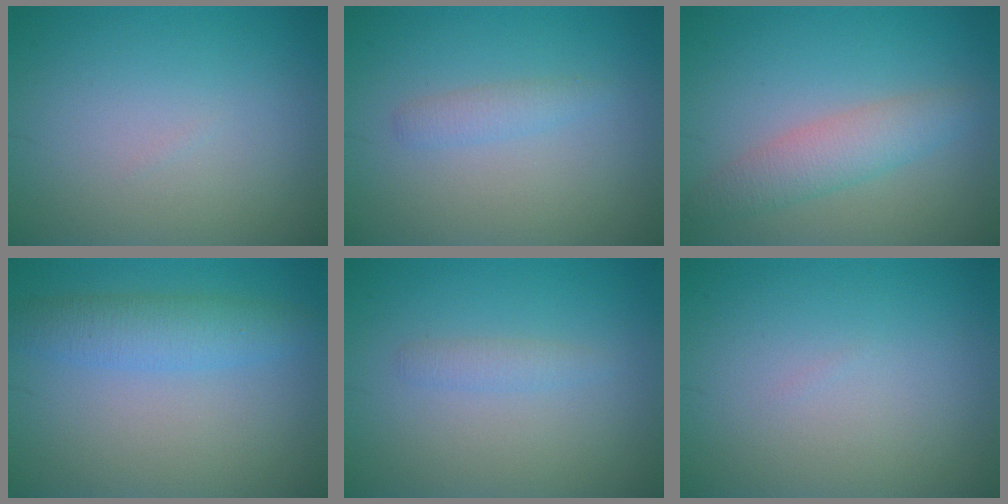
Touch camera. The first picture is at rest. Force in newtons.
{"total": 1.3, "press": 1.3, "slide": 0.0}
{"total": 3.3, "press": 3.3, "slide": 0.1}
{"total": 3.6, "press": 3.6, "slide": 0.2}
{"total": 1.1, "press": 1.1, "slide": 0.1}
{"total": 0.0}